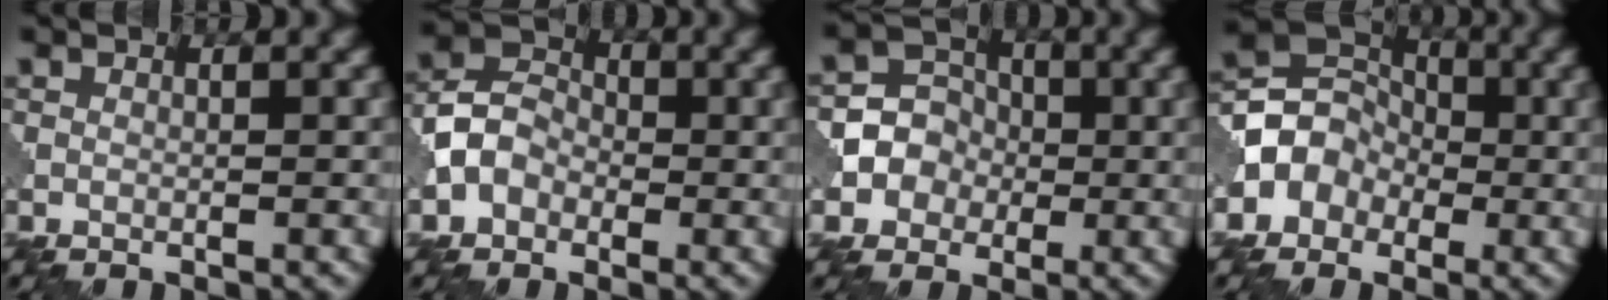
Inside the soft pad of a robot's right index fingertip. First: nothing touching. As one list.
[{"total": 4.3, "force": [-1.3, 3.5, 2.2], "torque": [-0.042, 0.010, -0.033]}, {"total": 5.1, "force": [-0.8, 4.8, 1.6], "torque": [-0.014, 0.020, -0.032]}, {"total": 4.7, "force": [-1.3, 4.1, 1.7], "torque": [-0.018, 0.010, -0.035]}]